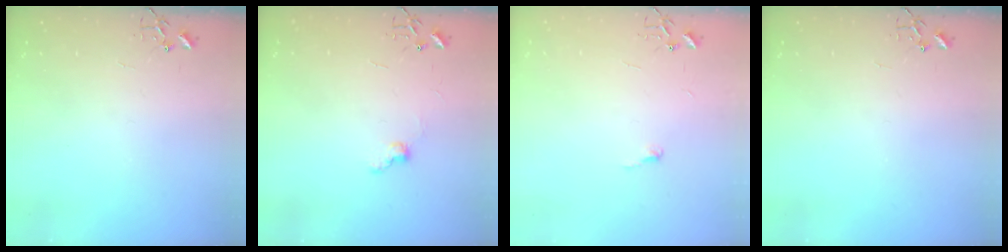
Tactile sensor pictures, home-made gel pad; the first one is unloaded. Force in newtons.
{"total": 6.6, "press": 6.6, "slide": 0.7}
{"total": 3.7, "press": 3.7, "slide": 0.3}
{"total": 0.0}